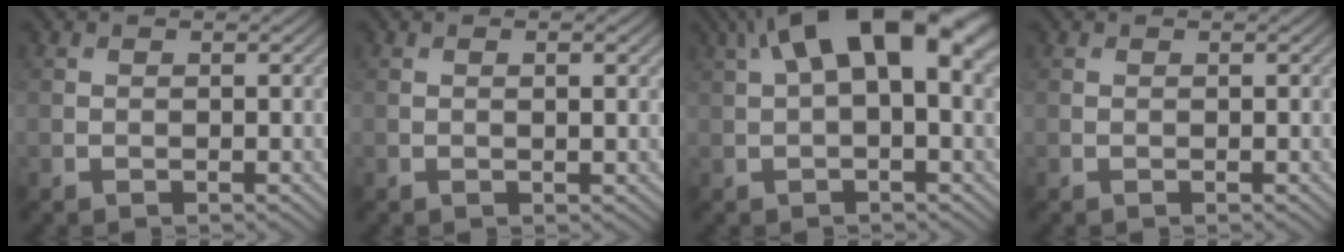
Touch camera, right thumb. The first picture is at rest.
{"total": 1.1, "force": [0.2, 0.2, 1.1], "torque": [-0.015, 0.000, 0.004]}
{"total": 14.4, "force": [5.1, 6.2, 11.9], "torque": [-0.202, 0.020, 0.085]}
{"total": 0.0}